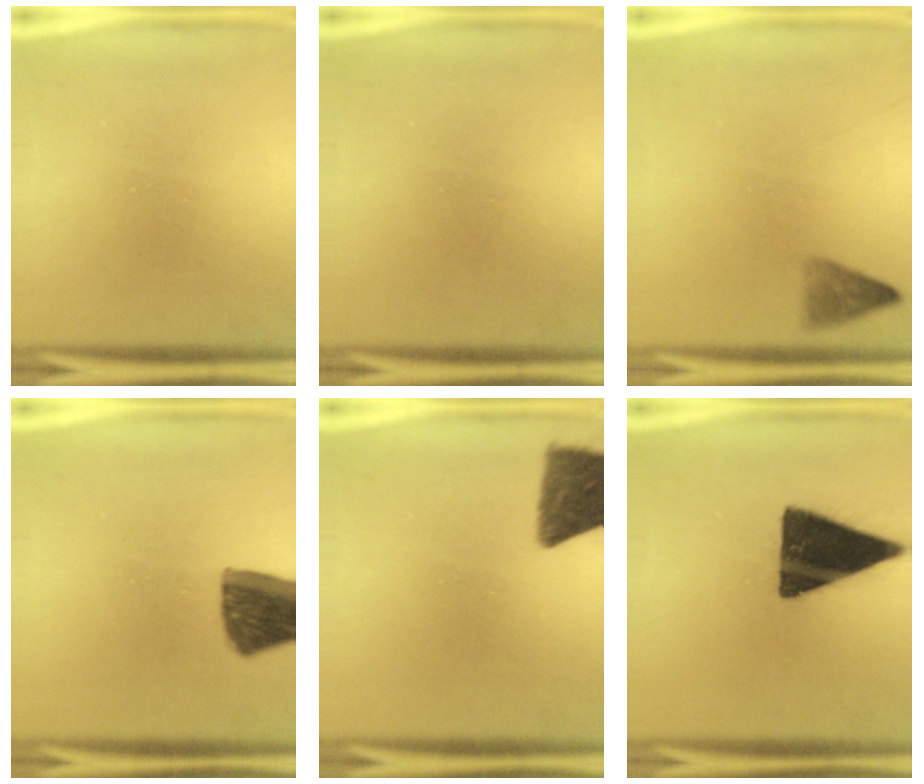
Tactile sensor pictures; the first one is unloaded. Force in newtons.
{"total": 1.7}
{"total": 2.0}
{"total": 11.0}
{"total": 10.2}
{"total": 16.8}